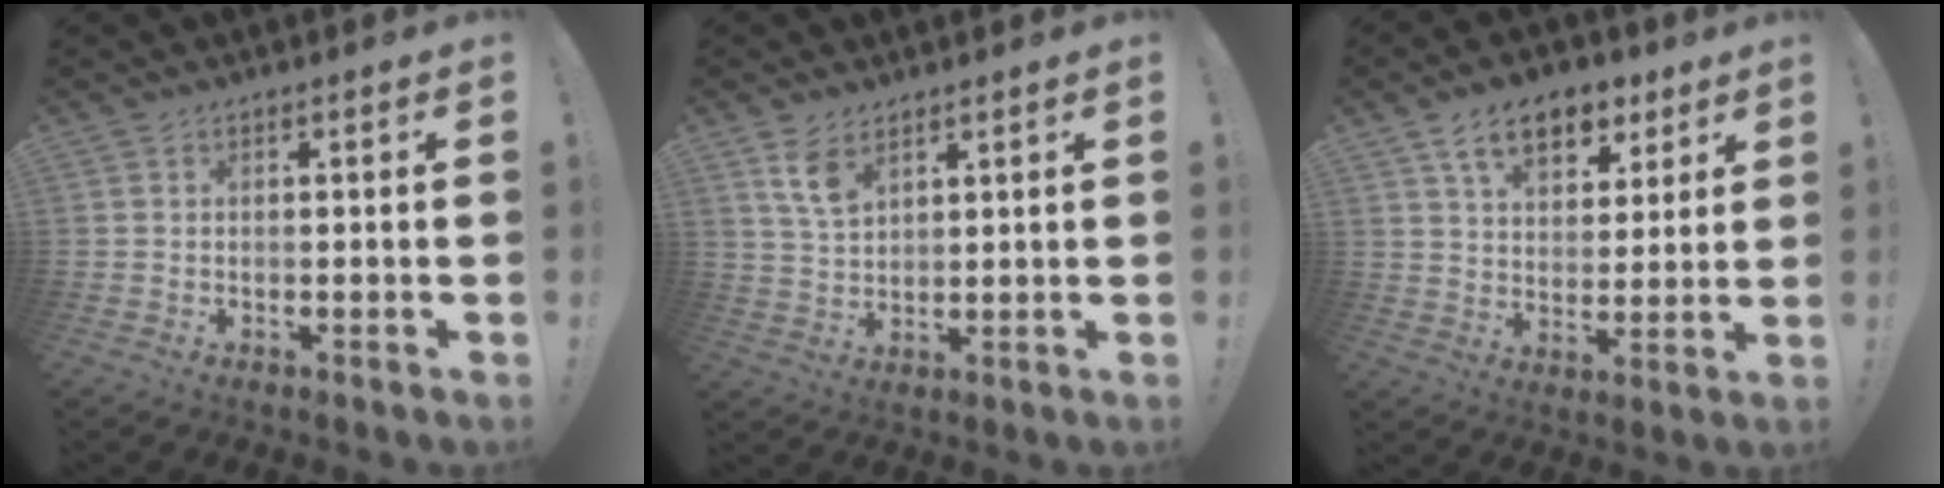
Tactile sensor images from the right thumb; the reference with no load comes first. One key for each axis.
{"total": 6.8, "fx": 4.2, "fy": 3.4, "fz": 4.0, "tx": -0.071, "ty": -0.020, "tz": 0.080}
{"total": 13.1, "fx": 7.3, "fy": 7.9, "fz": 7.4, "tx": -0.111, "ty": -0.030, "tz": 0.134}